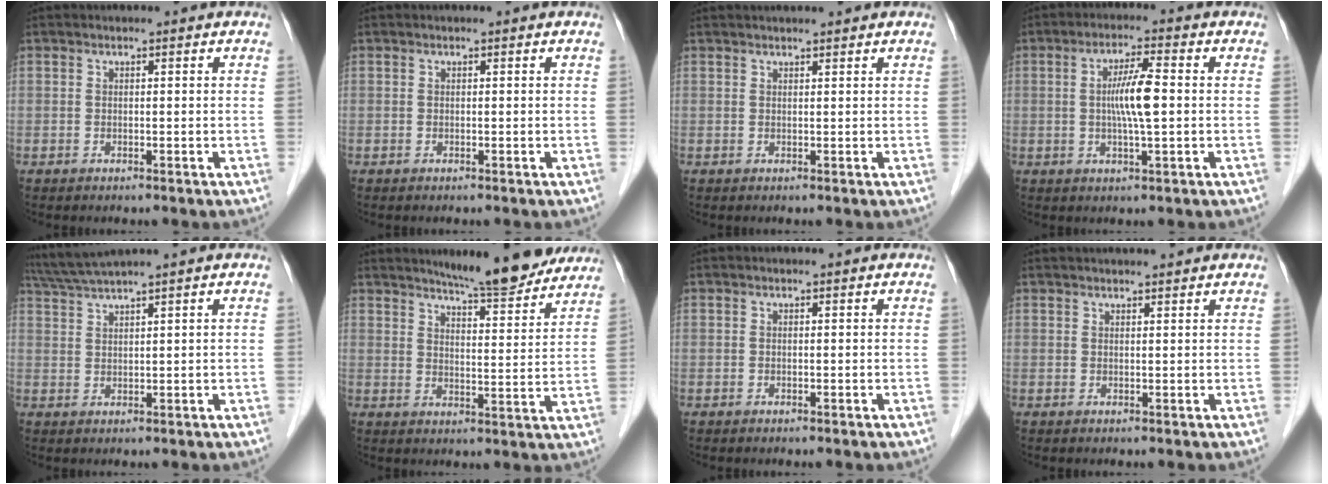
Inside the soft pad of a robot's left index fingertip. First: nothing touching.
{"total": 0.0}
{"total": 3.9, "force": [3.5, 0.2, 1.7], "torque": [-0.019, 0.029, 0.046]}
{"total": 6.0, "force": [0.1, 0.4, 6.0], "torque": [-0.115, 0.002, -0.003]}
{"total": 4.4, "force": [3.7, -1.7, 1.6], "torque": [-0.043, 0.008, 0.081]}
{"total": 12.0, "force": [10.9, 1.1, 5.0], "torque": [-0.069, -0.009, 0.145]}
{"total": 0.0}
{"total": 5.8, "force": [5.2, 0.6, 2.4], "torque": [-0.030, 0.030, 0.067]}